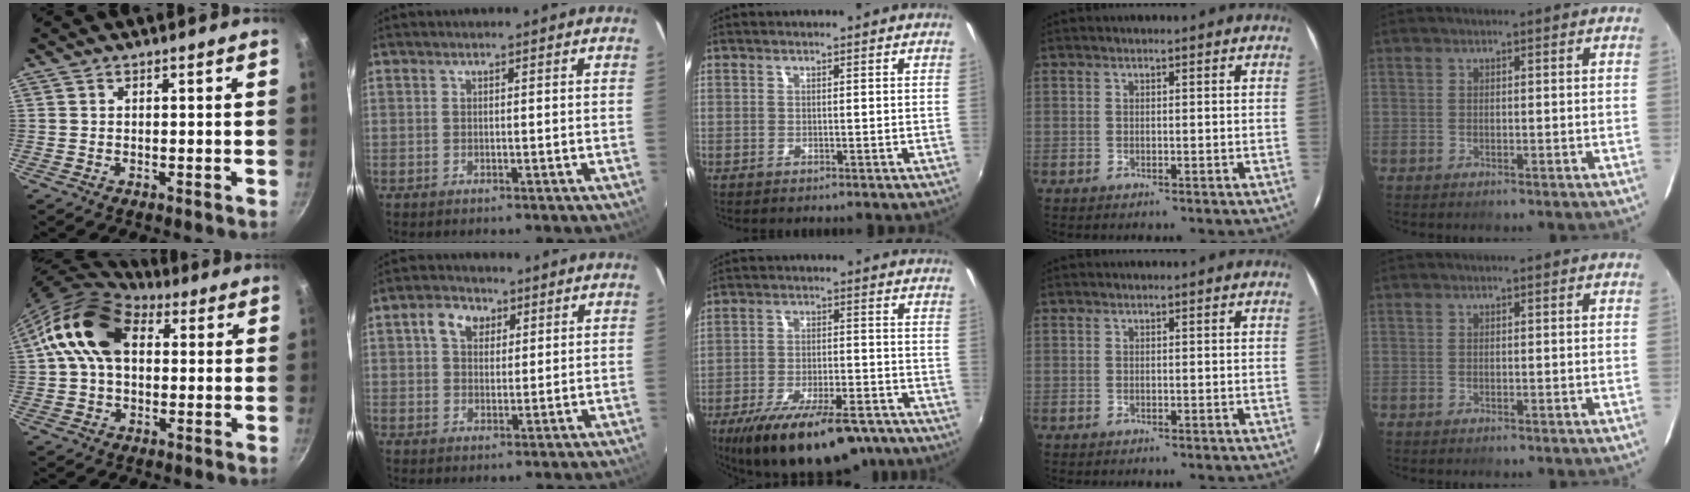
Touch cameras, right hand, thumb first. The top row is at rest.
{"thumb": {"total": 14.3, "force": [3.1, 10.0, 9.8], "torque": [-0.156, 0.020, 0.036]}, "index": {"total": 5.4, "force": [2.2, 4.0, 2.8], "torque": [-0.047, 0.021, 0.038]}, "middle": {"total": 19.9, "force": [-14.4, 6.7, 11.9], "torque": [-0.211, -0.035, -0.209]}}